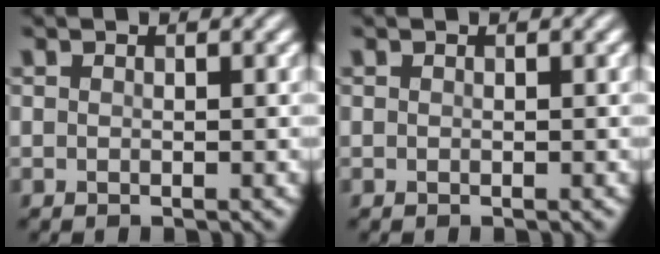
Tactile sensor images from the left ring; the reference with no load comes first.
{"total": 0.0}